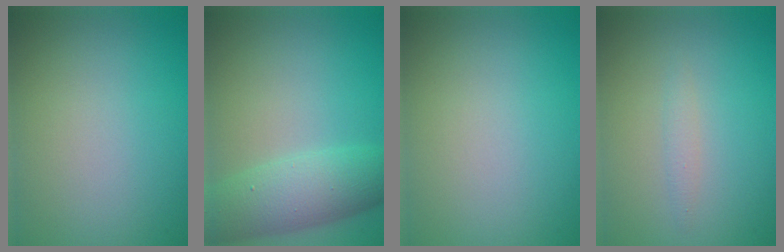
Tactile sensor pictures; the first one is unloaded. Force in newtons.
{"total": 6.0, "press": 6.0, "slide": 0.3}
{"total": 0.0}
{"total": 1.0, "press": 1.0, "slide": 0.0}